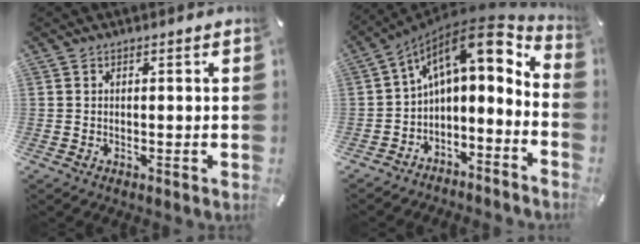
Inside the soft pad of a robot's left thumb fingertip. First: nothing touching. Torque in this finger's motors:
{"motor_torque": [1.40, 3.61, 0.56, 0.19, 0.38]}